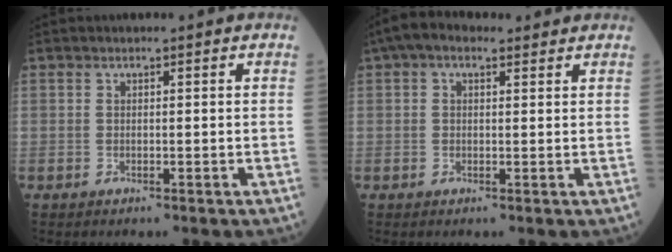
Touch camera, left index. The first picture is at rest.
{"total": 4.8, "force": [3.1, 2.5, 2.8], "torque": [-0.059, 0.041, 0.053]}